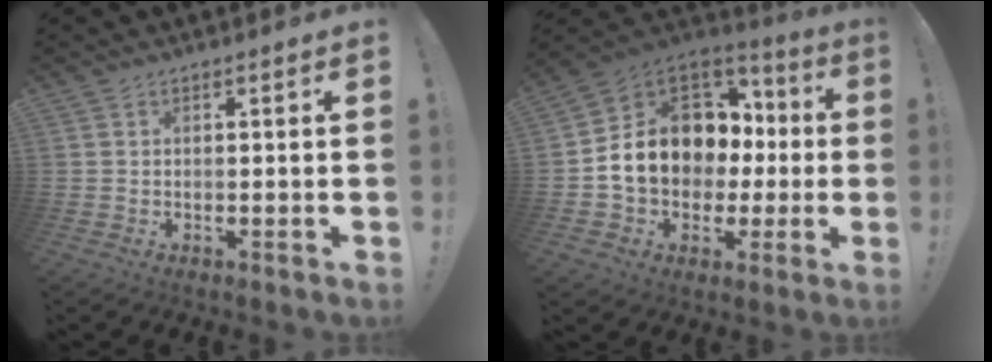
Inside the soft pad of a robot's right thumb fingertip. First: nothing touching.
{"total": 16.0, "force": [0.8, 13.0, 9.2], "torque": [-0.152, 0.004, 0.035]}